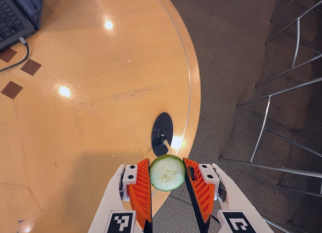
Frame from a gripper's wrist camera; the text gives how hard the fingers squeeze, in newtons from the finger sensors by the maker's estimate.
{"total": 9.7, "left": 10.0, "right": 9.4}